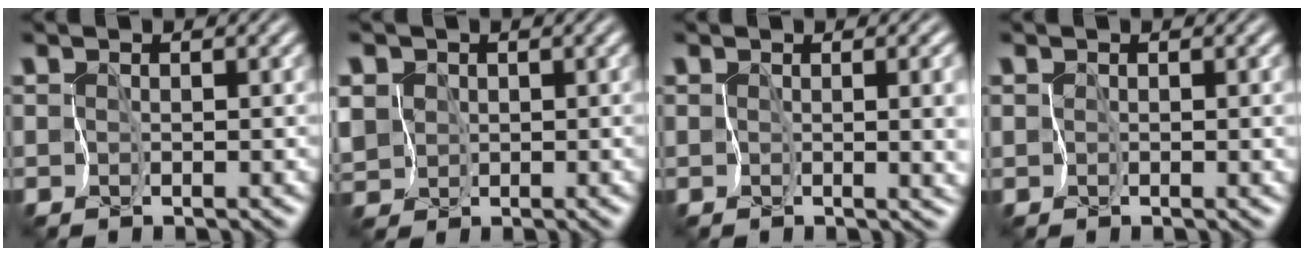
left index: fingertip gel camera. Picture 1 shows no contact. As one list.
[{"total": 3.1, "force": [0.1, 3.0, 0.9], "torque": [-0.039, 0.009, 0.003]}, {"total": 5.5, "force": [0.2, 2.5, 4.9], "torque": [-0.047, -0.013, 0.014]}, {"total": 1.0, "force": [0.1, 0.5, 0.9], "torque": [-0.011, -0.003, 0.001]}]